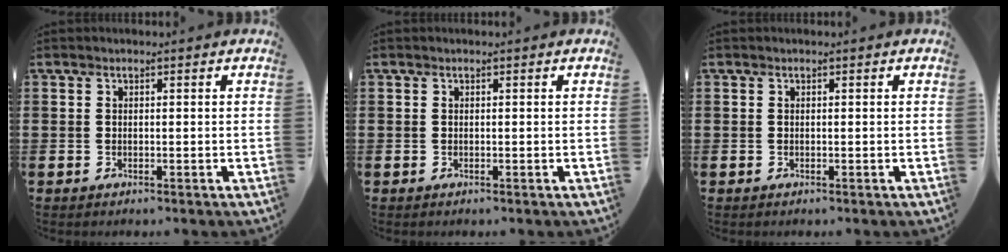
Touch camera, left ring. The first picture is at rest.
{"total": 0.0}
{"total": 0.0}